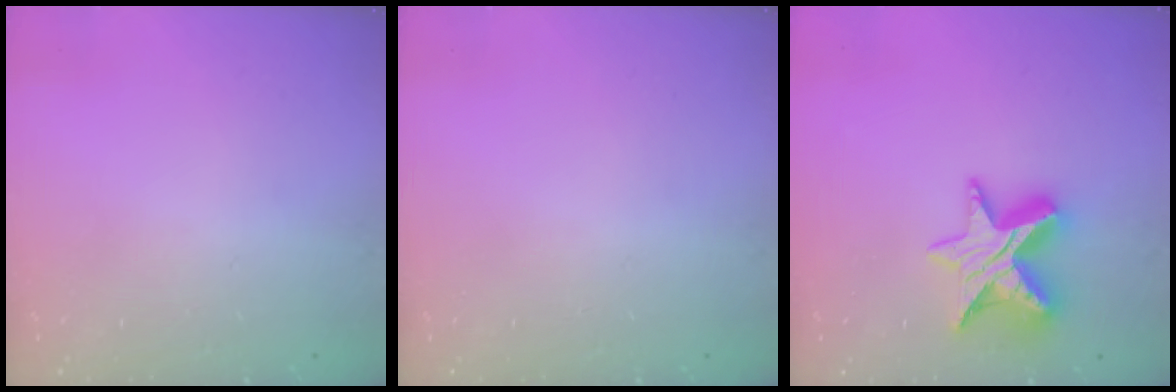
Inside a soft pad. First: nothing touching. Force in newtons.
{"total": 0.0}
{"total": 12.7, "press": 12.7, "slide": 0.7}